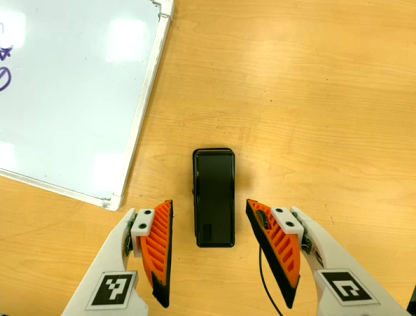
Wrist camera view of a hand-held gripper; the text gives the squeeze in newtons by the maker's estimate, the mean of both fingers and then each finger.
{"total": 0.0}